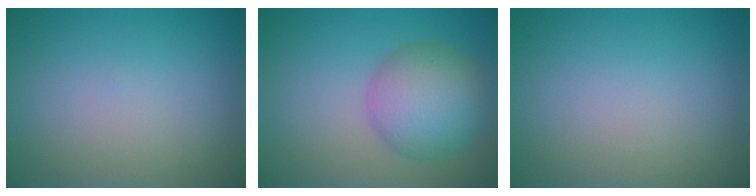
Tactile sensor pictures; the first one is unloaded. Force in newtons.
{"total": 6.3, "press": 6.3, "slide": 0.2}
{"total": 0.0}